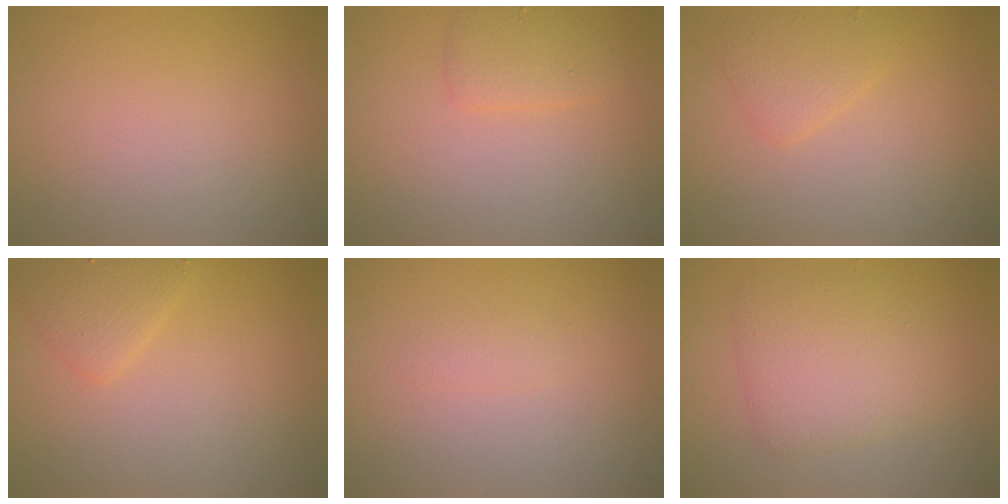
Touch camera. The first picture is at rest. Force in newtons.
{"total": 1.7, "press": 1.7, "slide": 0.1}
{"total": 1.9, "press": 1.9, "slide": 0.0}
{"total": 2.1, "press": 2.1, "slide": 0.0}
{"total": 0.8, "press": 0.8, "slide": 0.0}
{"total": 4.2, "press": 4.2, "slide": 0.1}